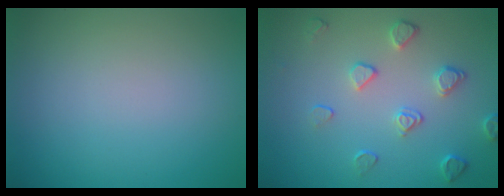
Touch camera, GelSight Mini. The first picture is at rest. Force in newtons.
{"total": 2.4, "press": 1.9, "slide": 1.4}